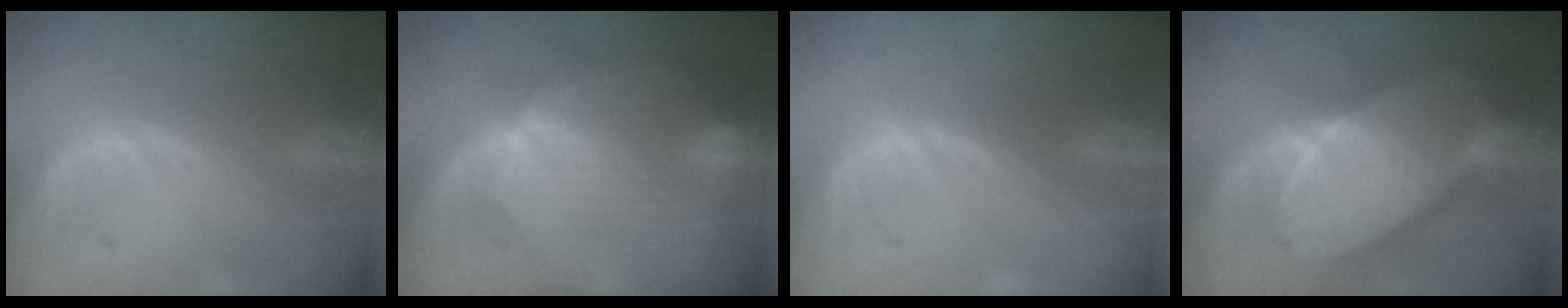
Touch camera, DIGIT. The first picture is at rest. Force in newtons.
{"total": 7.1, "press": 7.0, "slide": 0.9}
{"total": 0.0}
{"total": 10.6, "press": 10.6, "slide": 0.7}